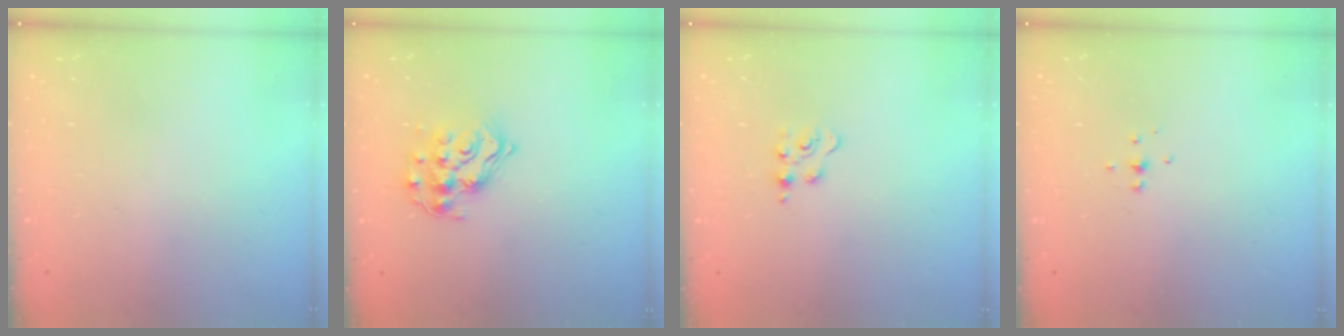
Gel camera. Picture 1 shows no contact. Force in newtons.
{"total": 13.5, "press": 13.5, "slide": 0.7}
{"total": 2.9, "press": 2.9, "slide": 0.4}
{"total": 3.6, "press": 3.6, "slide": 0.6}